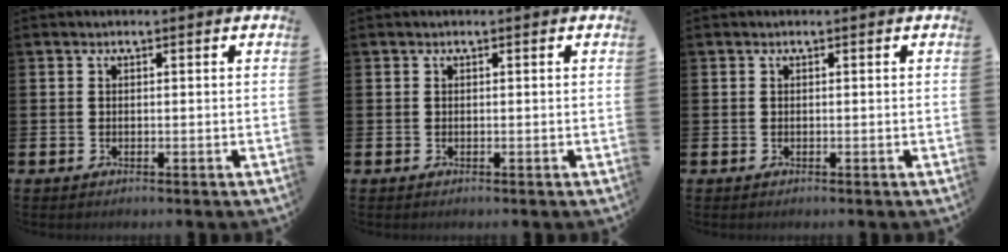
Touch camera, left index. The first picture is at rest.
{"total": 0.0}
{"total": 0.0}